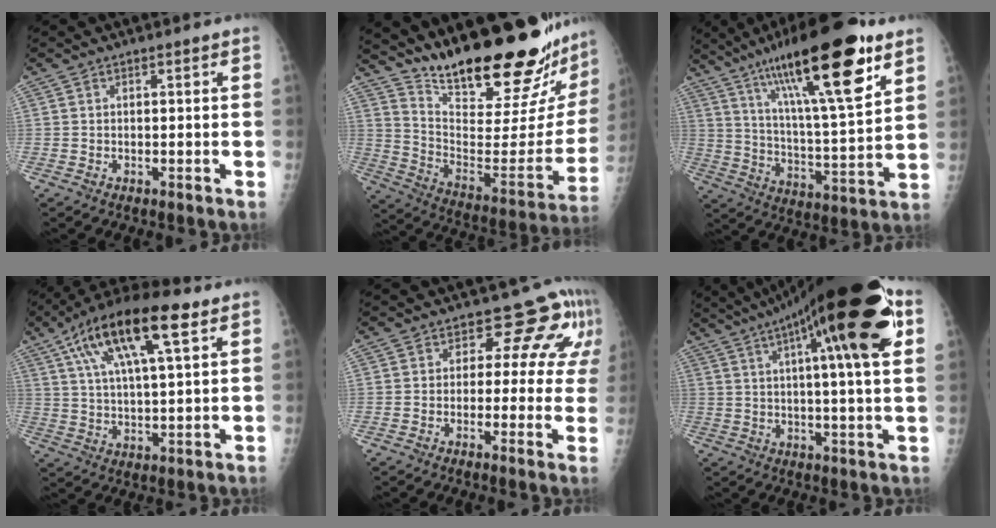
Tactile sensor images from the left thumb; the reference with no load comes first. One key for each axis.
{"total": 29.8, "fx": 24.5, "fy": 5.5, "fz": 16.0, "tx": -0.226, "ty": -0.162, "tz": 0.360}
{"total": 24.9, "fx": 14.0, "fy": 5.3, "fz": 19.9, "tx": -0.313, "ty": -0.039, "tz": 0.233}
{"total": 18.3, "fx": 8.7, "fy": 5.9, "fz": 14.9, "tx": -0.262, "ty": 0.000, "tz": 0.151}
{"total": 9.9, "fx": 3.9, "fy": 6.3, "fz": 6.5, "tx": -0.027, "ty": -0.006, "tz": 0.028}
{"total": 24.9, "fx": 10.4, "fy": 5.0, "fz": 22.1, "tx": -0.339, "ty": 0.012, "tz": 0.153}